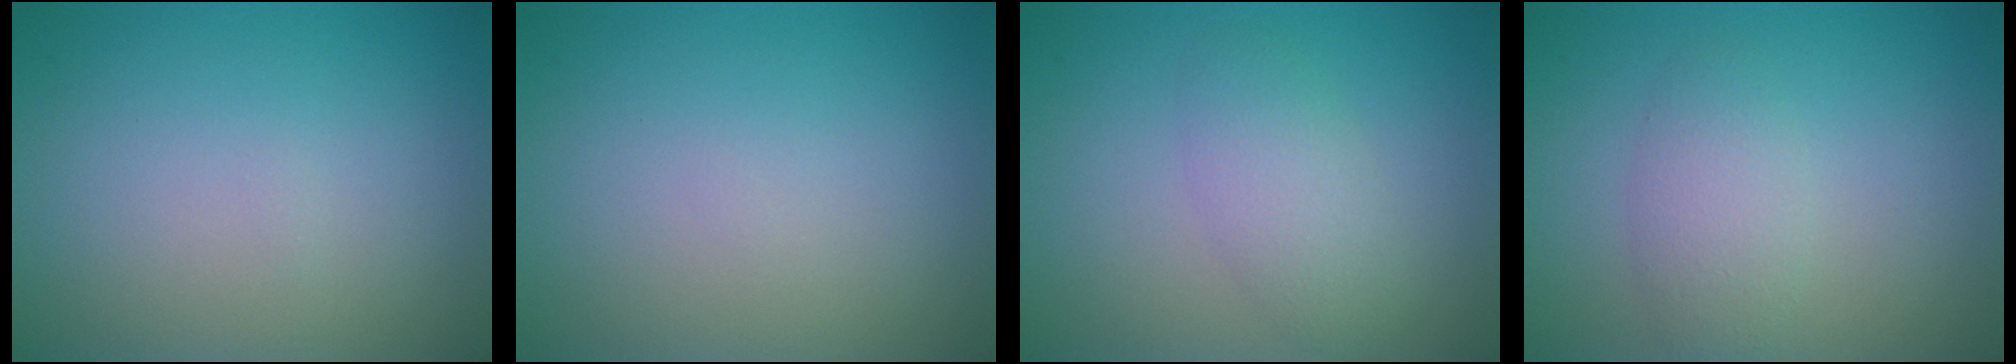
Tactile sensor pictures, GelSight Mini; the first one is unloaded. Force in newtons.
{"total": 0.0}
{"total": 2.7, "press": 2.7, "slide": 0.1}
{"total": 2.6, "press": 2.6, "slide": 0.0}